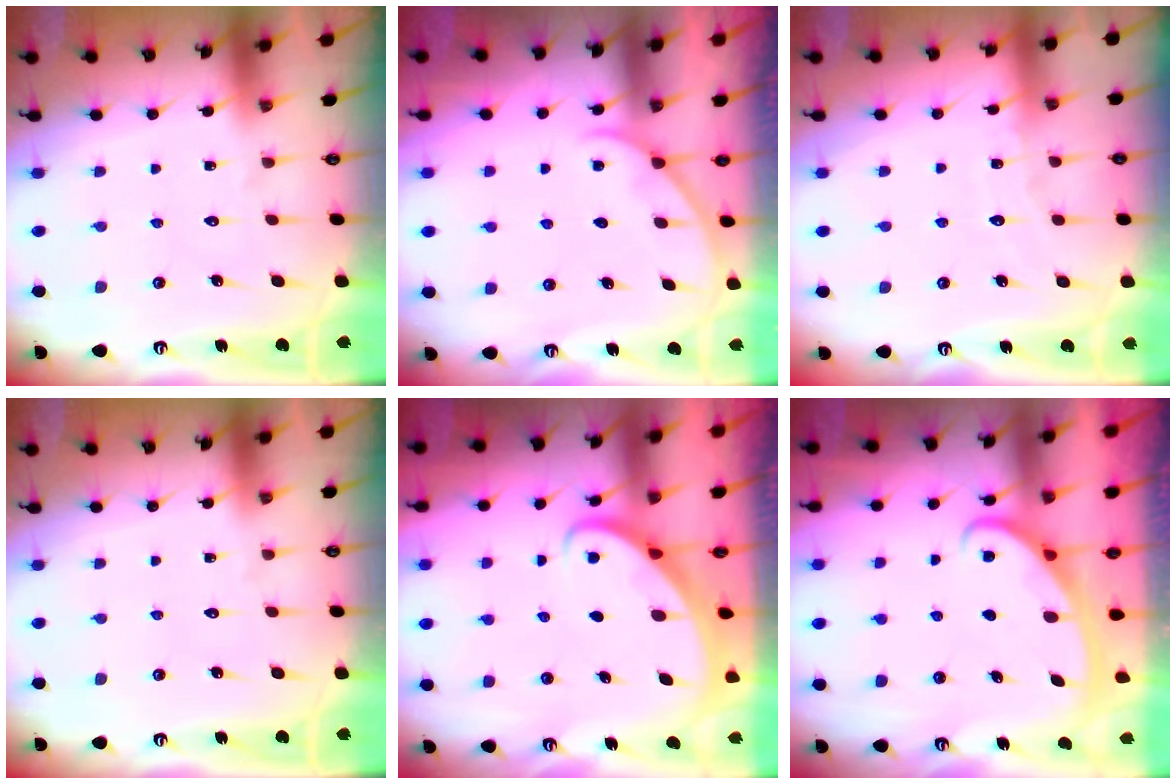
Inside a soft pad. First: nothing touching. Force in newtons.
{"total": 2.8, "press": 2.8, "slide": 0.4}
{"total": 4.4, "press": 4.3, "slide": 0.5}
{"total": 0.0}
{"total": 2.8, "press": 2.8, "slide": 0.3}
{"total": 2.8, "press": 2.8, "slide": 0.4}